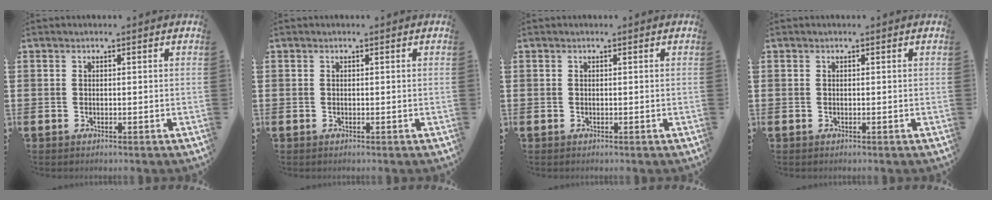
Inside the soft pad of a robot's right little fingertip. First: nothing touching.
{"total": 0.0}
{"total": 0.0}
{"total": 0.0}